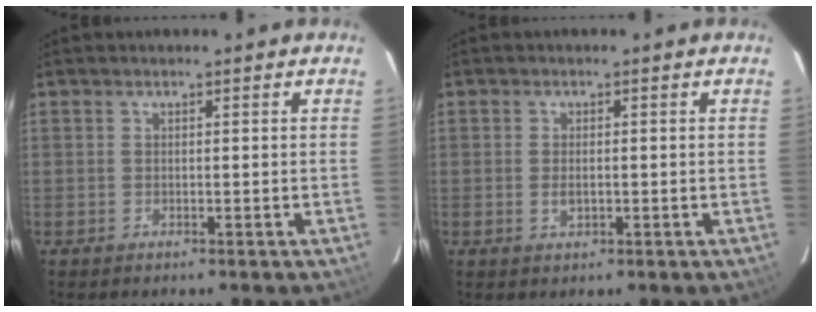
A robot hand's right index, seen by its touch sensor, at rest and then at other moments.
{"total": 1.9, "force": [-0.4, 1.1, 1.5], "torque": [-0.028, -0.002, -0.006]}